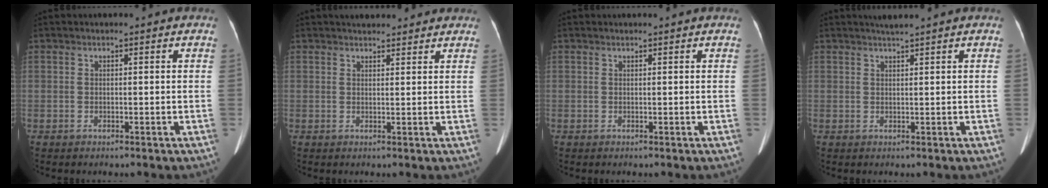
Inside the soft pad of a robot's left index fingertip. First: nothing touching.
{"total": 6.9, "force": [6.2, 2.0, 2.2], "torque": [-0.020, 0.022, 0.075]}
{"total": 1.2, "force": [1.1, 0.2, 0.2], "torque": [-0.010, 0.015, 0.018]}
{"total": 2.0, "force": [1.8, -0.4, 0.8], "torque": [-0.011, 0.006, 0.033]}